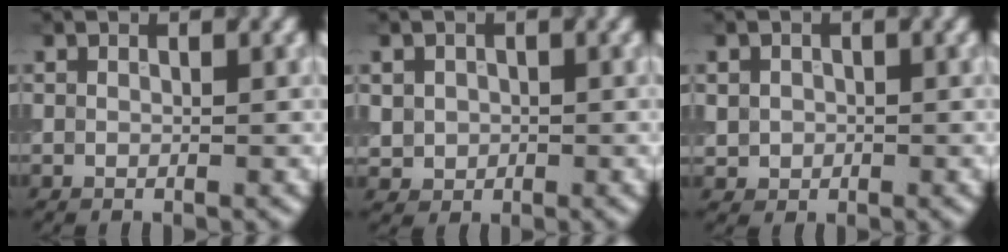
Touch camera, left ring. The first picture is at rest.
{"total": 1.8, "force": [0.0, 1.8, 0.5], "torque": [-0.007, -0.005, 0.004]}
{"total": 1.5, "force": [0.0, 1.4, 0.4], "torque": [-0.001, -0.005, 0.001]}